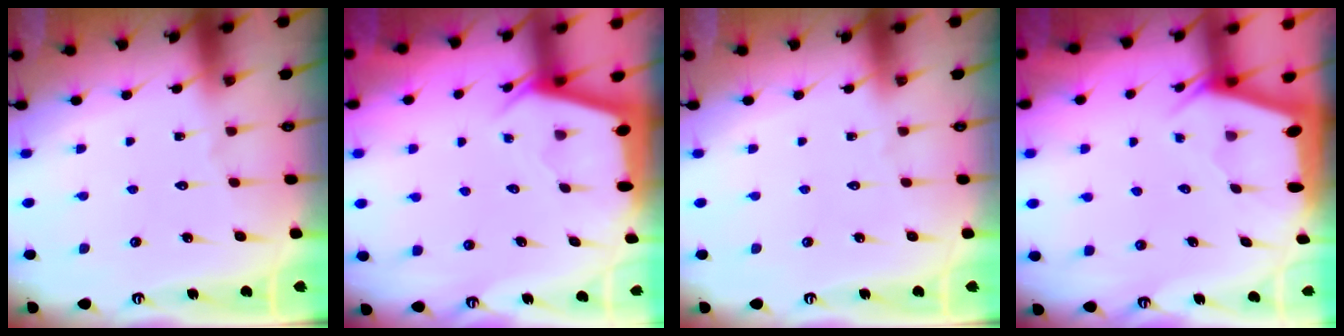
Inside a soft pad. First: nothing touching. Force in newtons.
{"total": 2.3, "press": 2.3, "slide": 0.3}
{"total": 0.0}
{"total": 2.0, "press": 2.0, "slide": 0.3}